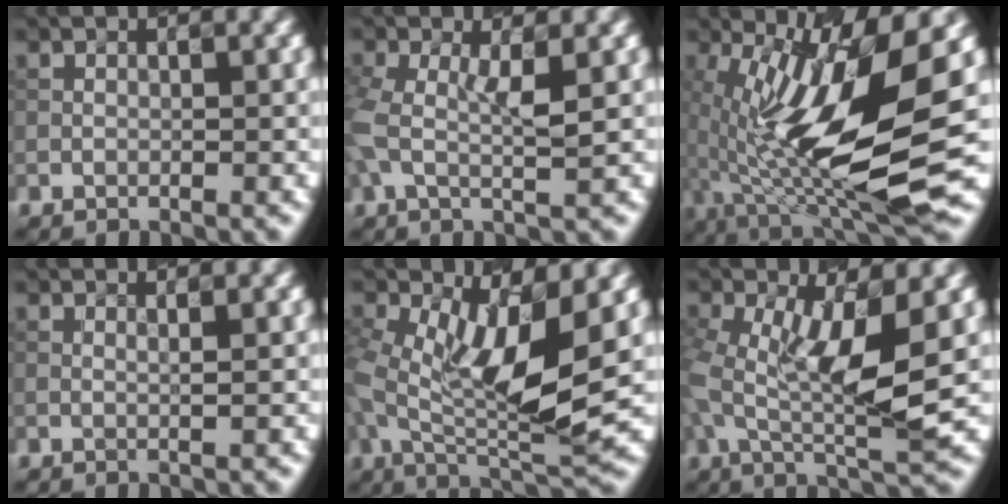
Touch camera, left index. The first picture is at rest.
{"total": 4.2, "force": [0.3, 1.4, 3.9], "torque": [-0.098, 0.000, 0.002]}
{"total": 14.1, "force": [-0.6, 4.7, 13.2], "torque": [-0.238, -0.015, -0.005]}
{"total": 1.0, "force": [0.5, 0.4, 0.8], "torque": [-0.006, 0.001, -0.001]}
{"total": 9.0, "force": [1.2, 3.1, 8.3], "torque": [-0.162, -0.011, 0.022]}
{"total": 7.8, "force": [0.4, 2.6, 7.4], "torque": [-0.151, -0.001, 0.005]}